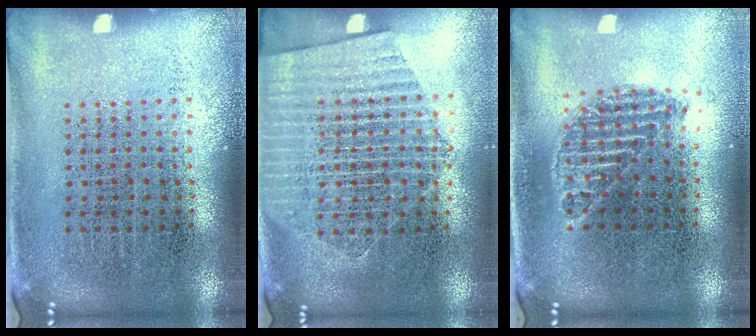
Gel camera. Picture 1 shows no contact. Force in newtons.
{"total": 1.8, "press": 1.6, "slide": 0.8}
{"total": 1.2, "press": 1.1, "slide": 0.4}